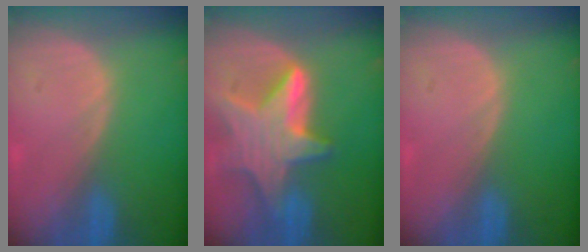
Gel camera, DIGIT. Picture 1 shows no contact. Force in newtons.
{"total": 9.5, "press": 9.5, "slide": 0.6}
{"total": 0.0}